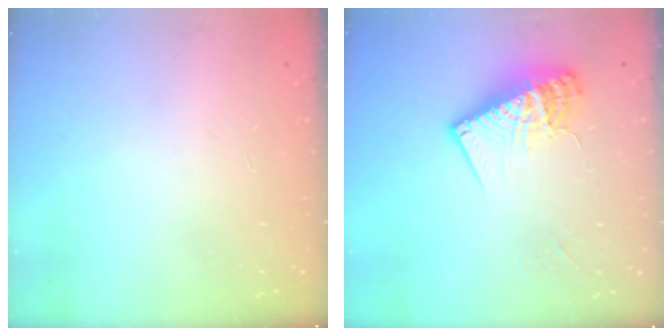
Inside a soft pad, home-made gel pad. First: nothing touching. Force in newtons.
{"total": 13.5, "press": 13.4, "slide": 1.6}